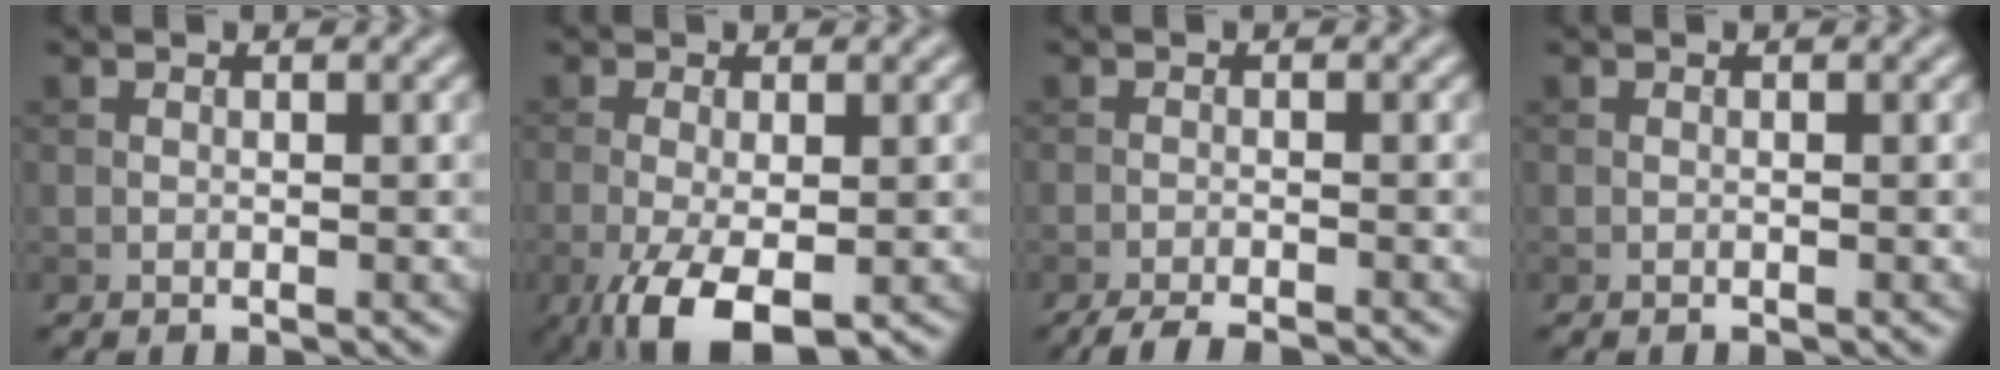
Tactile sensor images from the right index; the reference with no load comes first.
{"total": 6.2, "force": [-2.7, 2.4, 5.0], "torque": [-0.105, -0.015, -0.046]}
{"total": 2.9, "force": [-2.4, 0.4, 1.4], "torque": [-0.020, -0.001, -0.048]}
{"total": 0.0}